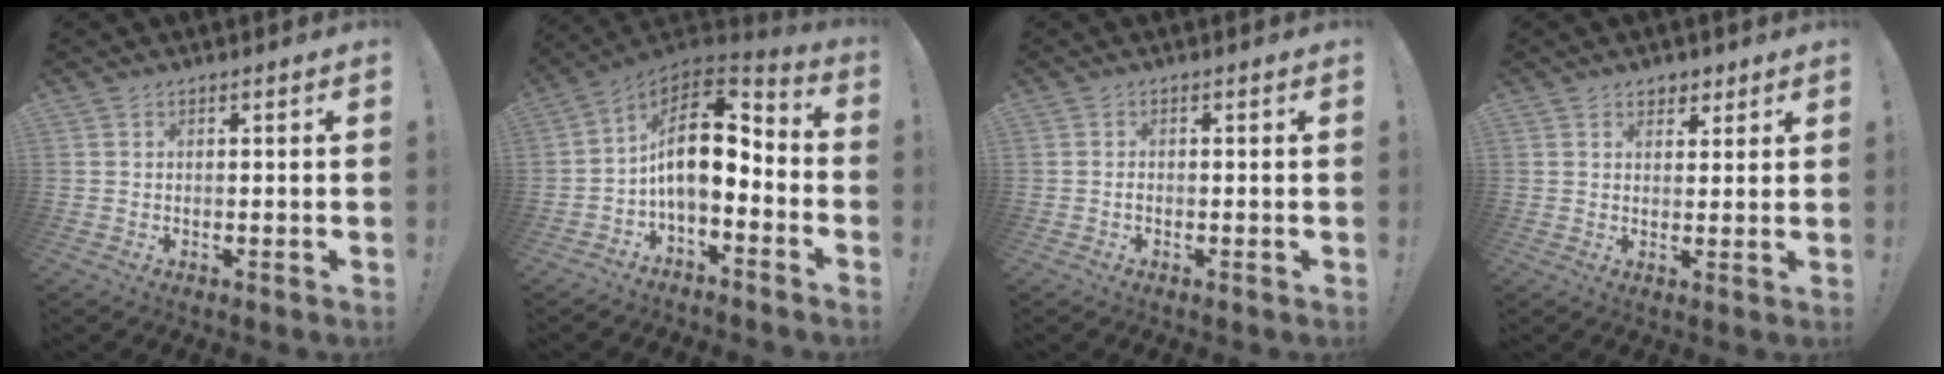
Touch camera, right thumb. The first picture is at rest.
{"total": 14.1, "force": [0.8, 7.7, 11.8], "torque": [-0.198, 0.000, 0.018]}
{"total": 0.6, "force": [-0.5, 0.2, 0.4], "torque": [-0.014, 0.003, -0.008]}
{"total": 3.8, "force": [2.5, 2.7, 0.8], "torque": [0.007, -0.012, 0.042]}